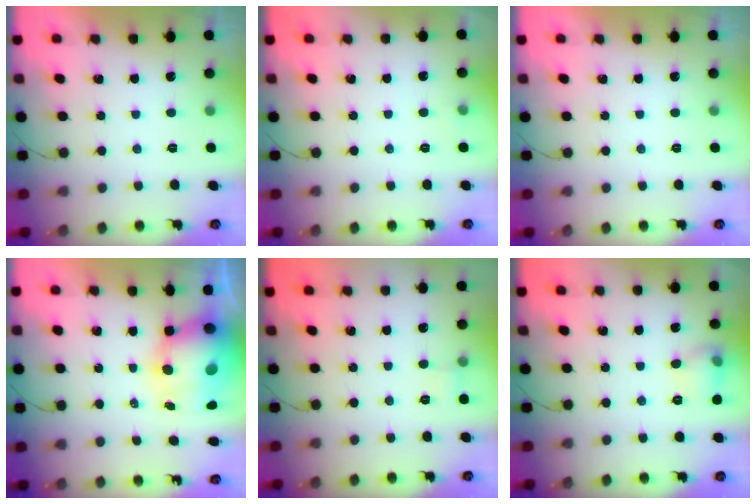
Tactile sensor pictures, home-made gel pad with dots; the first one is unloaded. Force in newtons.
{"total": 3.3, "press": 3.1, "slide": 1.1}
{"total": 0.0}
{"total": 13.1, "press": 12.7, "slide": 3.1}
{"total": 5.0, "press": 4.8, "slide": 1.5}
{"total": 7.3, "press": 7.2, "slide": 1.0}